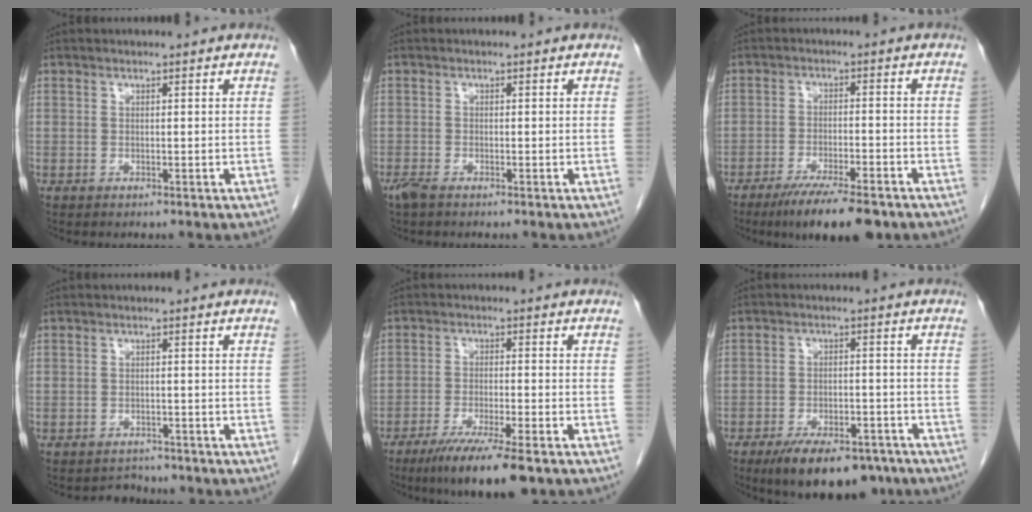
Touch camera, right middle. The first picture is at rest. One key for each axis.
{"total": 1.9, "fx": -1.4, "fy": 0.5, "fz": 1.1, "tx": -0.031, "ty": -0.006, "tz": -0.026}
{"total": 10.6, "fx": -7.8, "fy": 1.9, "fz": 6.9, "tx": -0.104, "ty": -0.019, "tz": -0.121}
{"total": 2.3, "fx": -2.0, "fy": 1.0, "fz": -0.4, "tx": 0.000, "ty": 0.000, "tz": -0.030}
{"total": 9.6, "fx": -6.6, "fy": 0.6, "fz": 7.0, "tx": -0.113, "ty": -0.023, "tz": -0.105}
{"total": 11.7, "fx": -8.7, "fy": 4.6, "fz": 6.4, "tx": -0.089, "ty": -0.001, "tz": -0.132}